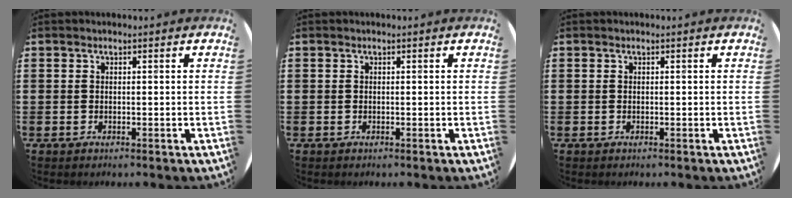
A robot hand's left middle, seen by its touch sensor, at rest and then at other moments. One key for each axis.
{"total": 0.0}
{"total": 0.0}